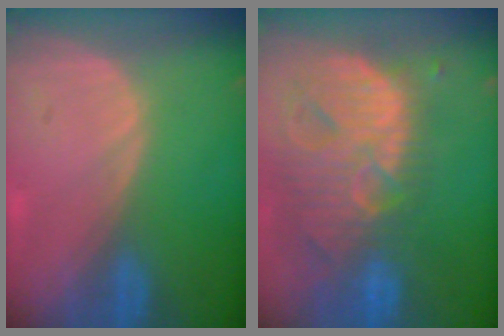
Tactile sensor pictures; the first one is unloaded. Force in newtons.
{"total": 13.8, "press": 11.6, "slide": 7.4}